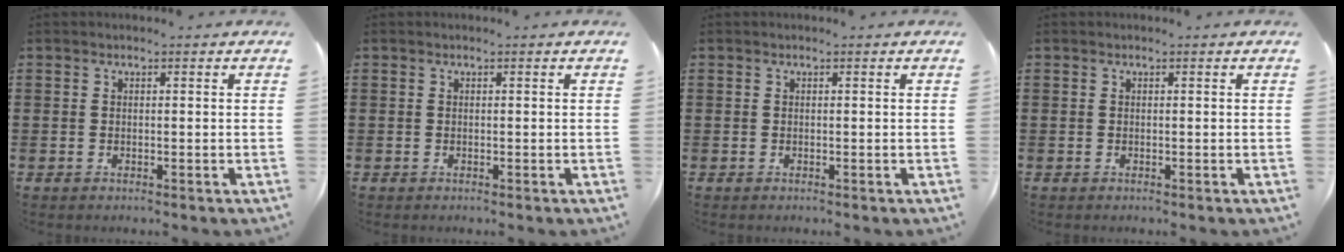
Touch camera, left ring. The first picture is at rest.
{"total": 0.0}
{"total": 0.0}
{"total": 0.0}